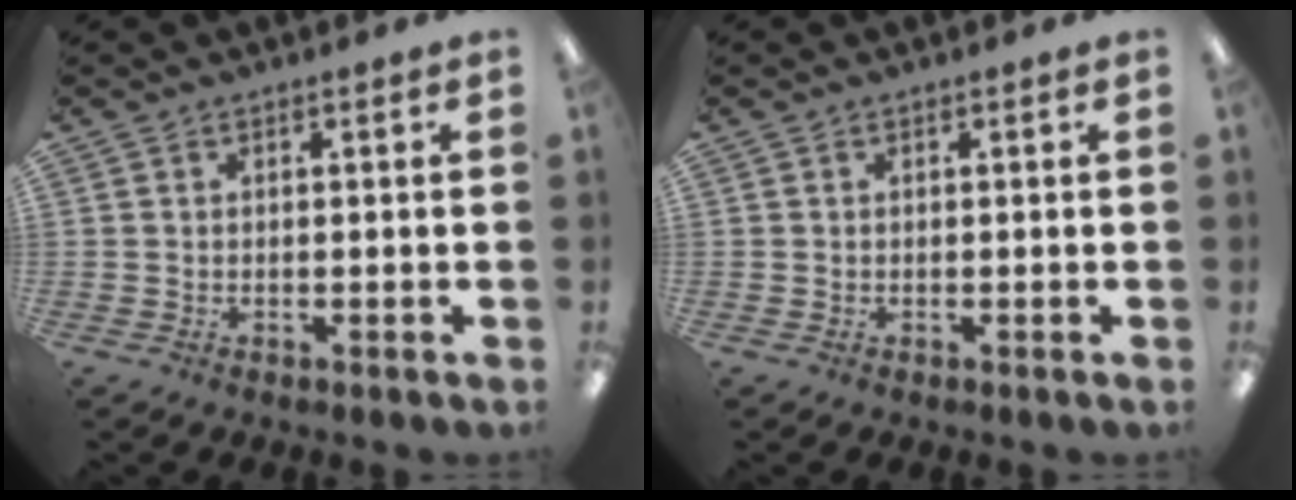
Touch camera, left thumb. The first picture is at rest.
{"total": 0.0}